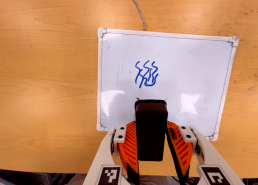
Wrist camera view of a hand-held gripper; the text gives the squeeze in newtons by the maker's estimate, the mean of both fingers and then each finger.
{"total": 4.7, "left": 3.7, "right": 5.7}